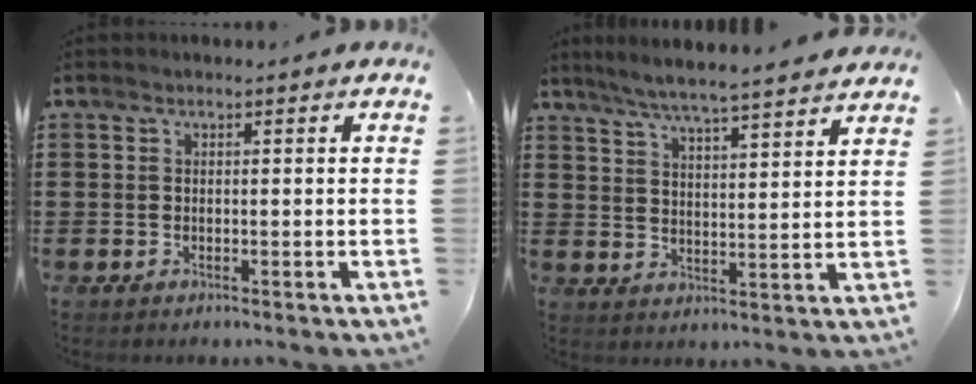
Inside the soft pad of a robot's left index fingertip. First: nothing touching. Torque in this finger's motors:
{"motor_torque": [1.53, -0.60, 0.29, 0.13]}